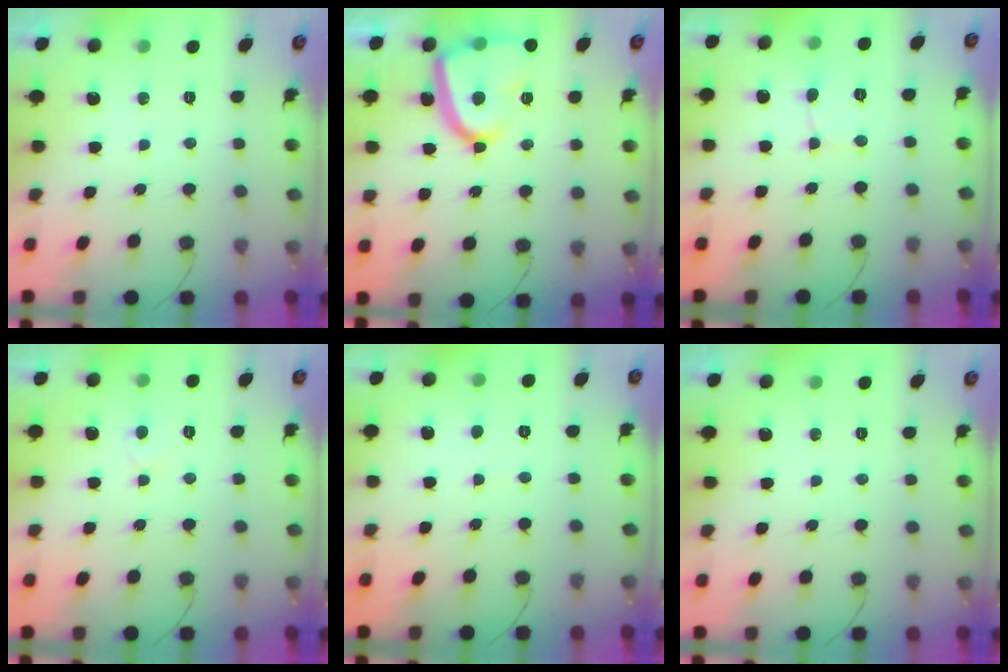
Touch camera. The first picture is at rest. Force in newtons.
{"total": 16.8, "press": 16.8, "slide": 1.5}
{"total": 2.5, "press": 2.5, "slide": 0.3}
{"total": 4.1, "press": 4.1, "slide": 0.4}
{"total": 0.7, "press": 0.7, "slide": 0.0}
{"total": 0.0}